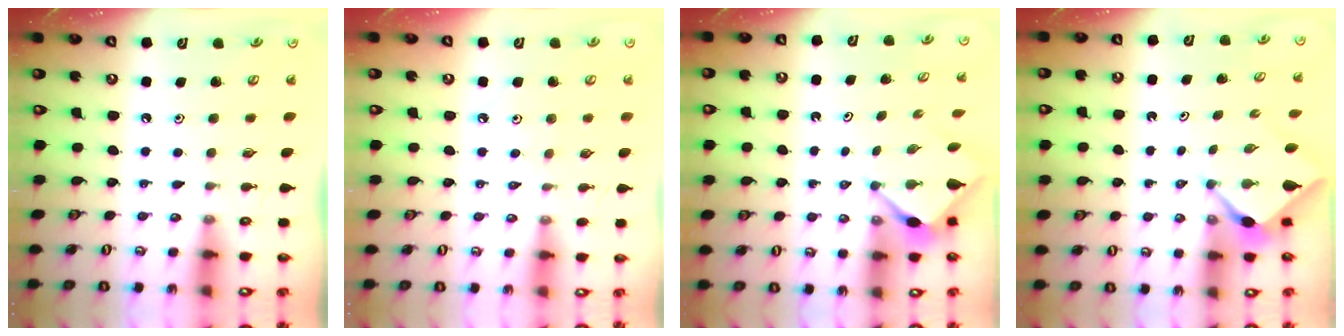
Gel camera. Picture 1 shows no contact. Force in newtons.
{"total": 2.7, "press": 2.6, "slide": 0.5}
{"total": 3.1, "press": 3.1, "slide": 0.3}
{"total": 2.3, "press": 2.3, "slide": 0.3}